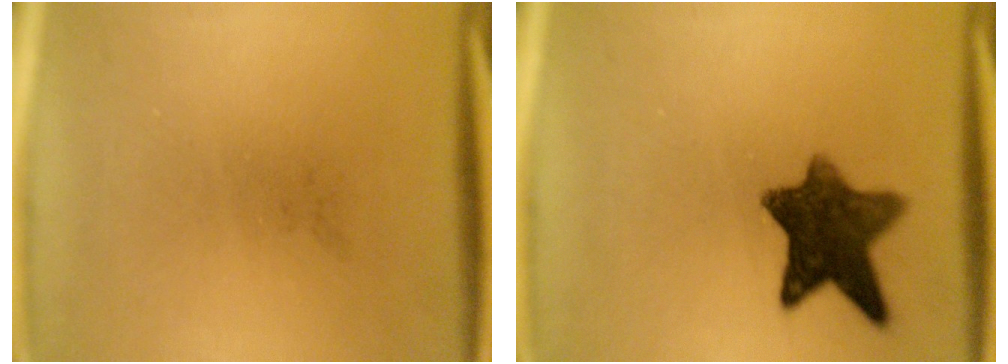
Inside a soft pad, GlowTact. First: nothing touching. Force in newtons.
{"total": 9.8}